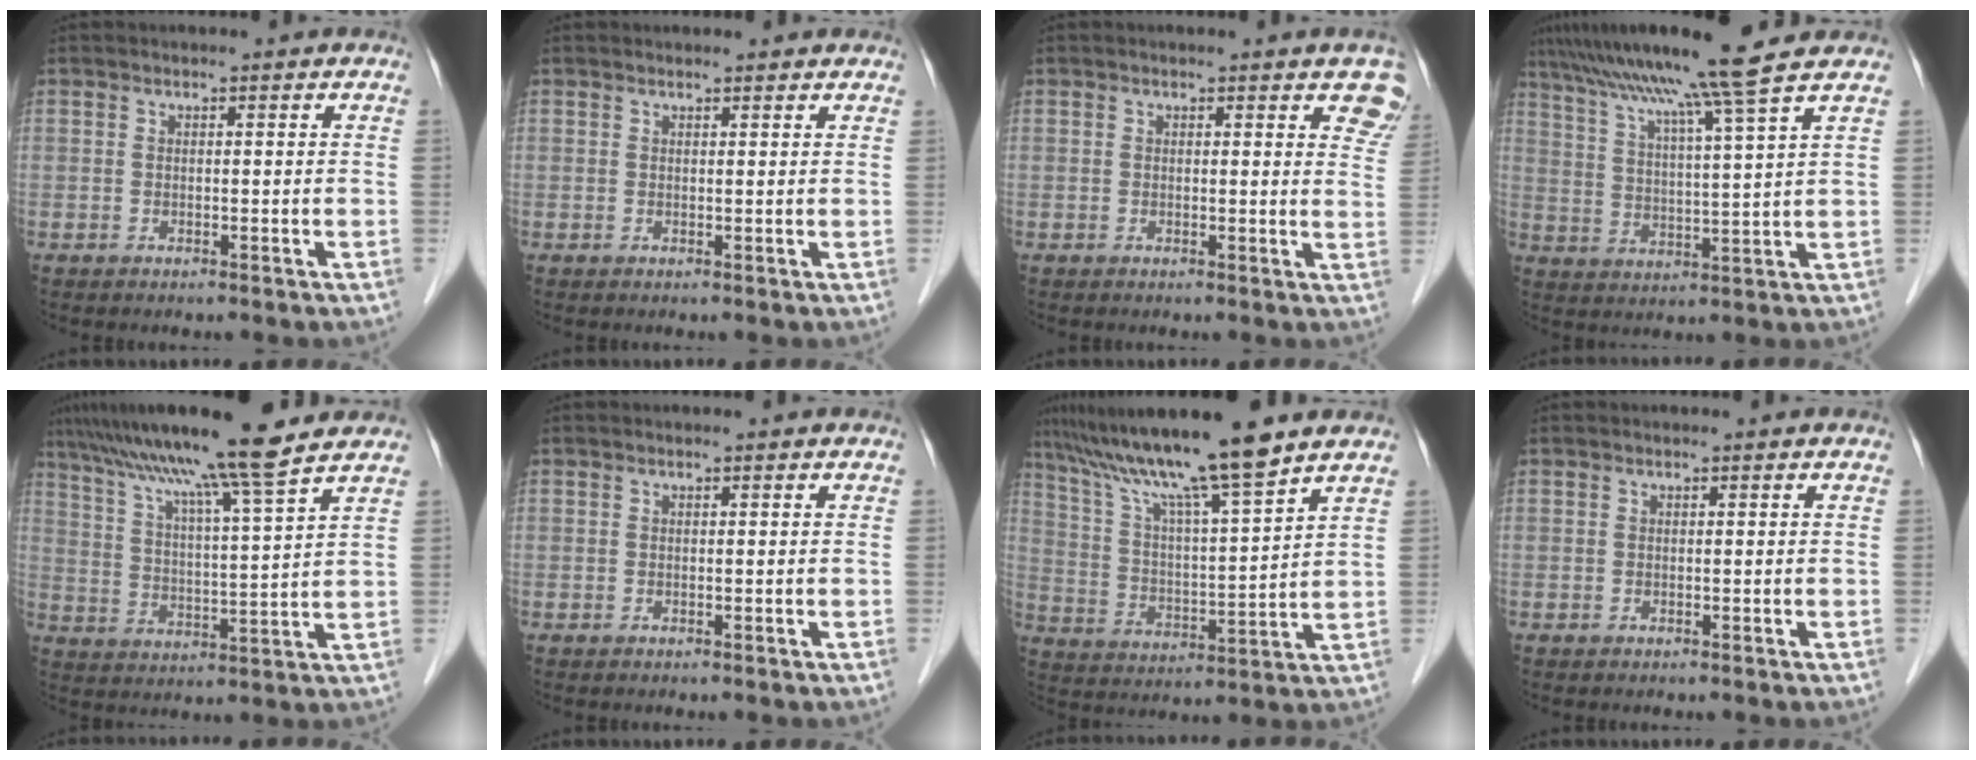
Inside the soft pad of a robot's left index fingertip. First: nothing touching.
{"total": 3.2, "force": [3.0, 0.8, 0.8], "torque": [-0.012, 0.018, 0.033]}
{"total": 5.5, "force": [4.2, 1.7, 3.2], "torque": [-0.018, -0.011, 0.028]}
{"total": 13.4, "force": [10.8, -2.7, 7.5], "torque": [-0.126, 0.001, 0.165]}
{"total": 15.8, "force": [12.9, -1.3, 9.1], "torque": [-0.155, 0.019, 0.197]}
{"total": 0.0}
{"total": 16.0, "force": [13.0, -0.7, 9.4], "torque": [-0.165, 0.011, 0.224]}
{"total": 0.0}